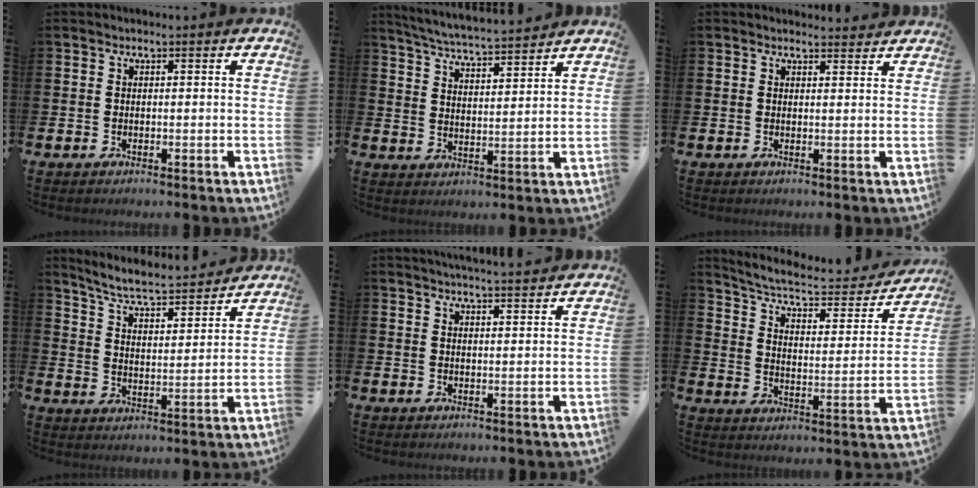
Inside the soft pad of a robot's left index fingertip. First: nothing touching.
{"total": 5.4, "force": [5.3, -0.1, 0.8], "torque": [-0.042, -0.037, 0.093]}
{"total": 1.6, "force": [1.6, 0.3, -0.1], "torque": [0.007, -0.008, 0.028]}
{"total": 6.5, "force": [6.2, 0.5, 2.1], "torque": [-0.070, -0.047, 0.103]}
{"total": 3.5, "force": [3.4, -0.4, 0.2], "torque": [-0.011, -0.017, 0.062]}
{"total": 7.1, "force": [6.2, 1.9, 2.8], "torque": [-0.080, -0.042, 0.100]}